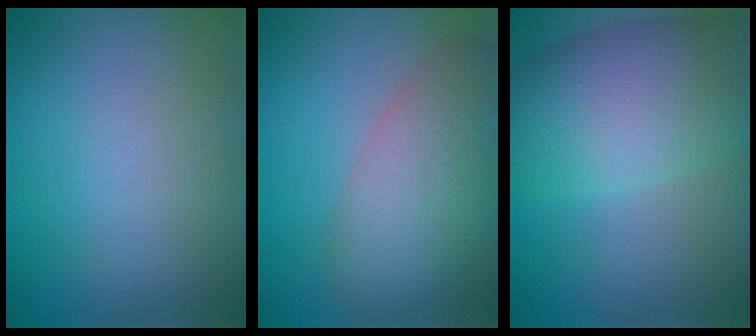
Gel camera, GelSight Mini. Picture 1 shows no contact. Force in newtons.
{"total": 7.4, "press": 7.4, "slide": 0.6}
{"total": 8.6, "press": 8.6, "slide": 0.4}